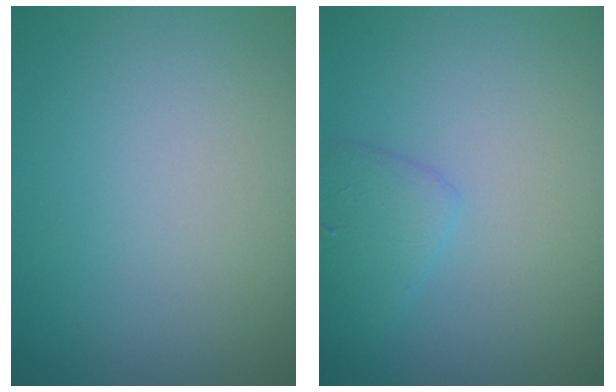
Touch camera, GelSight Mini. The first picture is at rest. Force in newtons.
{"total": 1.9, "press": 1.9, "slide": 0.1}